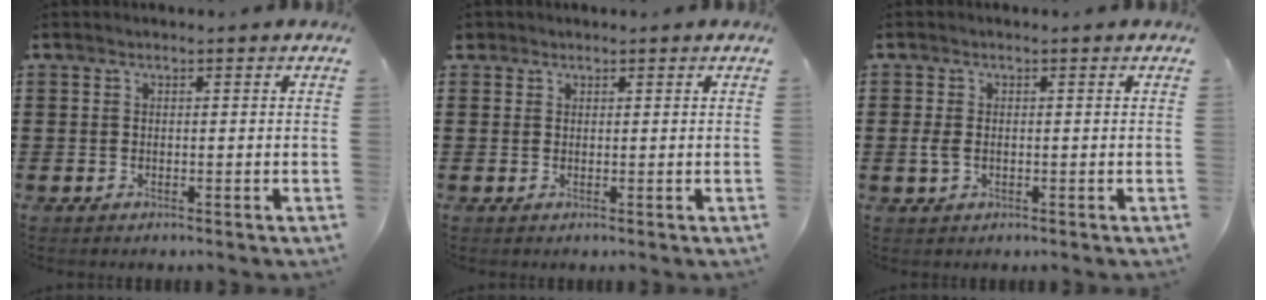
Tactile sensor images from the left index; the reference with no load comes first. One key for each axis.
{"total": 1.0, "fx": 0.7, "fy": 0.7, "fz": 0.2, "tx": -0.008, "ty": 0.005, "tz": 0.014}
{"total": 2.1, "fx": -0.2, "fy": 1.2, "fz": 1.7, "tx": -0.050, "ty": -0.003, "tz": -0.008}